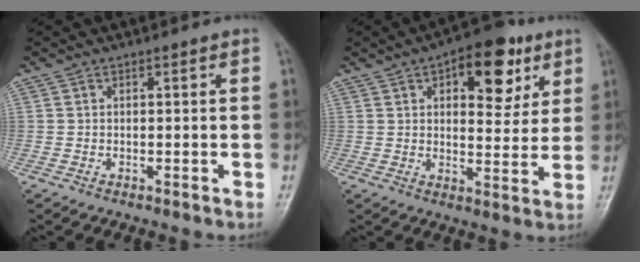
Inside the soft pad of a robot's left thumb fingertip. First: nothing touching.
{"total": 13.4, "force": [6.2, 6.8, 9.8], "torque": [-0.089, -0.017, 0.081]}